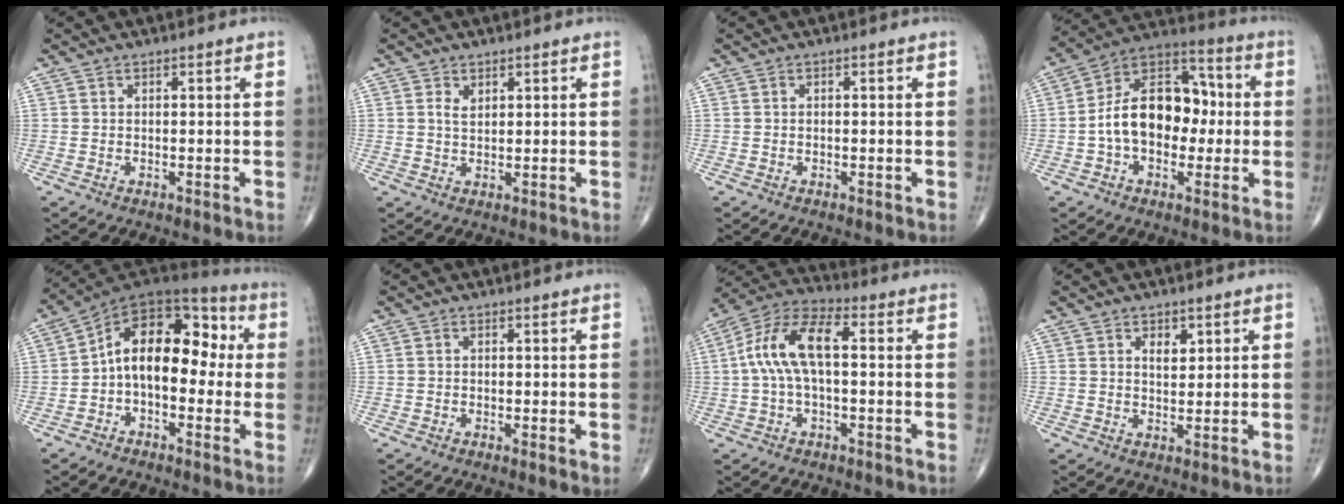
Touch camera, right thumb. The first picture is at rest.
{"total": 2.1, "force": [1.1, 1.2, 1.2], "torque": [-0.016, -0.008, 0.023]}
{"total": 0.0}
{"total": 16.8, "force": [-0.7, 11.2, 12.5], "torque": [-0.177, 0.047, -0.020]}
{"total": 15.9, "force": [-0.1, 9.7, 12.6], "torque": [-0.159, 0.054, -0.016]}
{"total": 1.4, "force": [-0.2, 0.3, 1.3], "torque": [-0.028, -0.007, -0.006]}
{"total": 12.1, "force": [0.7, 5.6, 10.8], "torque": [-0.221, 0.041, 0.004]}
{"total": 3.3, "force": [1.6, 2.0, 2.1], "torque": [-0.018, -0.010, 0.026]}